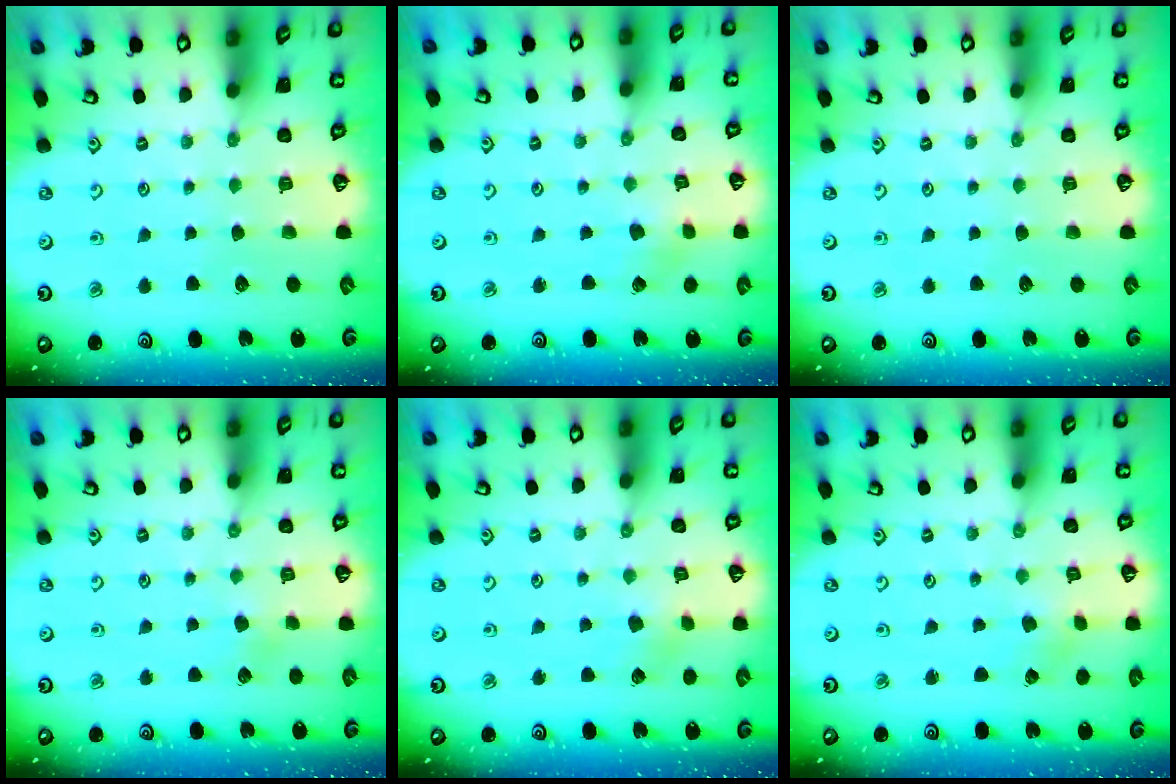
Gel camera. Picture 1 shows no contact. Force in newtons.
{"total": 2.0, "press": 1.9, "slide": 0.3}
{"total": 0.0}
{"total": 2.5, "press": 2.5, "slide": 0.2}
{"total": 3.2, "press": 3.1, "slide": 0.5}
{"total": 0.0}